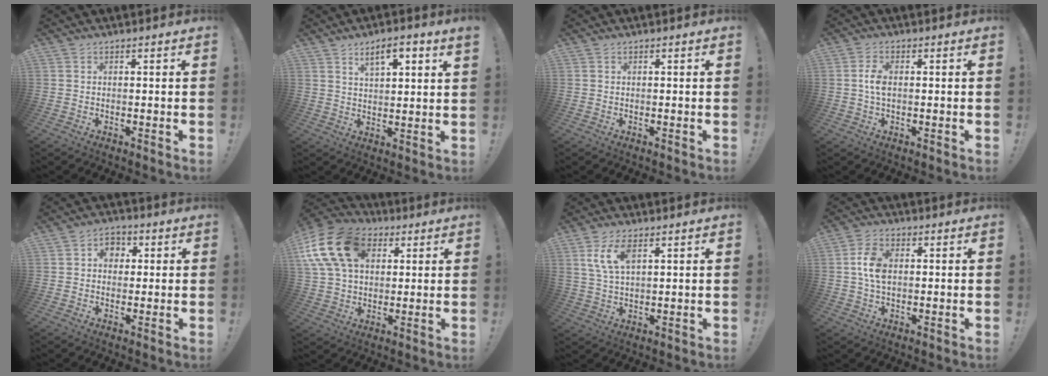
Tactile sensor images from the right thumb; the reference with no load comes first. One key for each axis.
{"total": 6.8, "fx": 4.2, "fy": 1.9, "fz": 5.0, "tx": -0.077, "ty": -0.015, "tz": 0.070}
{"total": 0.0}
{"total": 4.0, "fx": 0.0, "fy": 2.3, "fz": 3.3, "tx": -0.067, "ty": 0.007, "tz": -0.003}
{"total": 5.3, "fx": 1.0, "fy": 4.5, "fz": 2.7, "tx": -0.042, "ty": 0.006, "tz": 0.018}
{"total": 19.6, "fx": 6.5, "fy": 13.9, "fz": 12.1, "tx": -0.226, "ty": -0.015, "tz": 0.120}
{"total": 7.8, "fx": 3.6, "fy": 3.7, "fz": 5.9, "tx": -0.115, "ty": -0.008, "tz": 0.066}
{"total": 7.7, "fx": 0.8, "fy": 5.1, "fz": 5.7, "tx": -0.109, "ty": 0.008, "tz": 0.015}